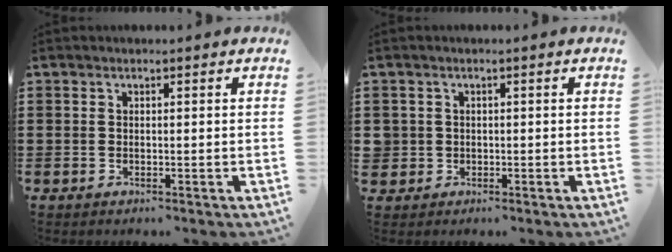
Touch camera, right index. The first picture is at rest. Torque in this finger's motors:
{"motor_torque": [1.13, 1.01, 0.20, 0.03]}